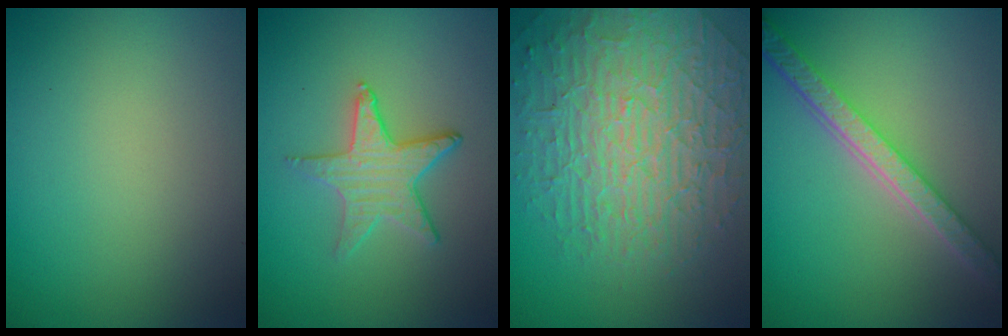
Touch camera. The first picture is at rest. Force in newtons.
{"total": 3.2, "press": 3.0, "slide": 1.2}
{"total": 9.9, "press": 6.5, "slide": 7.5}
{"total": 5.2, "press": 4.0, "slide": 3.3}